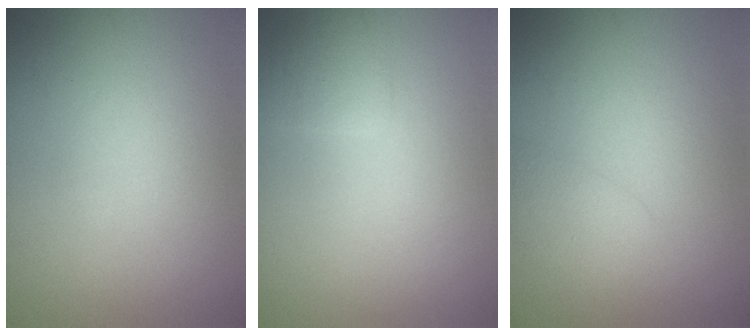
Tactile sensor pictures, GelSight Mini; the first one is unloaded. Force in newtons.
{"total": 1.6, "press": 1.6, "slide": 0.1}
{"total": 1.8, "press": 1.8, "slide": 0.1}